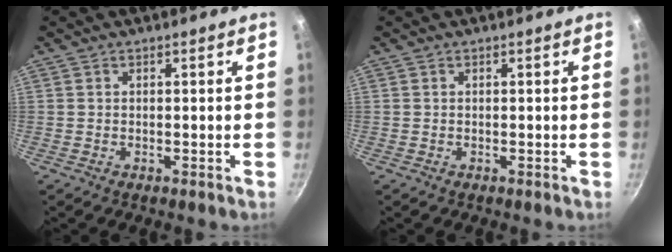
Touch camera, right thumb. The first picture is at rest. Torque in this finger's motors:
{"motor_torque": [-0.16, -0.16, 0.02, -0.02, 0.00]}